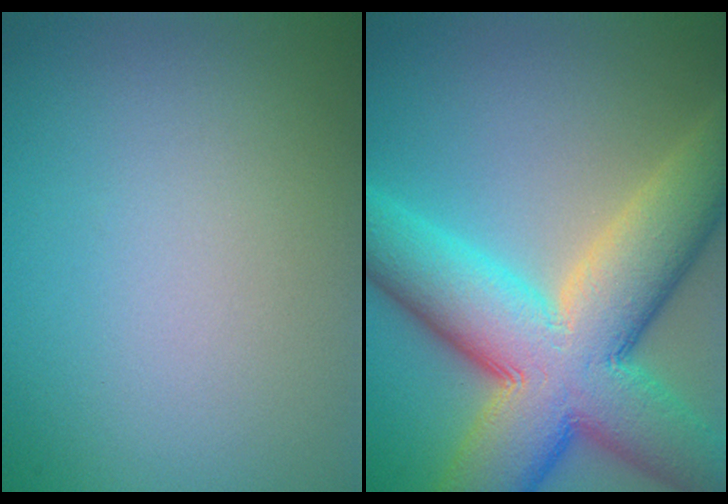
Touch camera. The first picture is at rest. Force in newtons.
{"total": 14.1, "press": 14.1, "slide": 0.6}